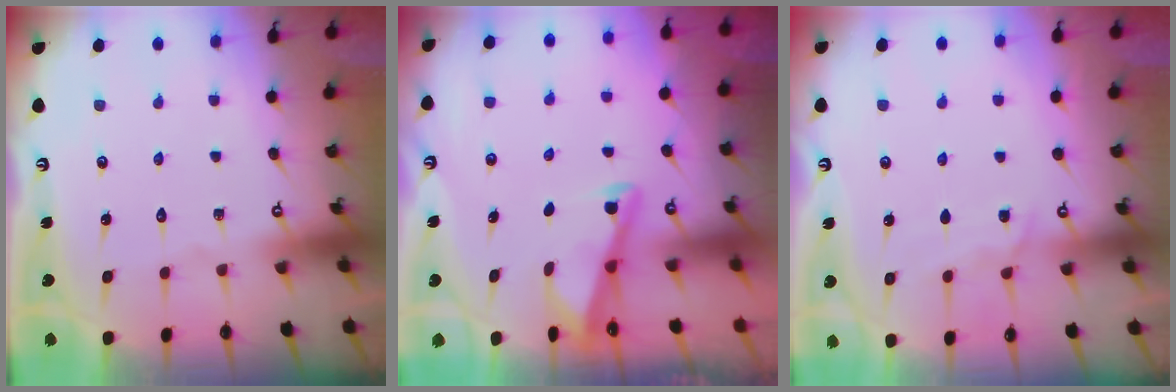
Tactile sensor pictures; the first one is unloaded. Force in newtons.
{"total": 3.0, "press": 2.9, "slide": 0.4}
{"total": 6.6, "press": 6.6, "slide": 0.4}